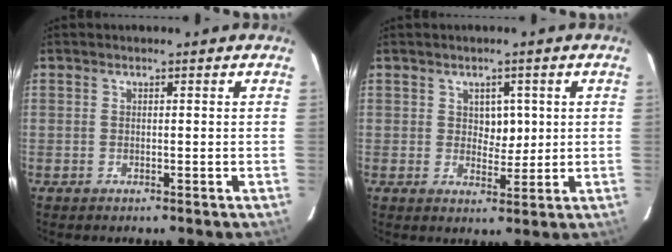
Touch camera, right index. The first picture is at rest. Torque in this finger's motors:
{"motor_torque": [-0.02, -0.01, 0.08, 0.01]}